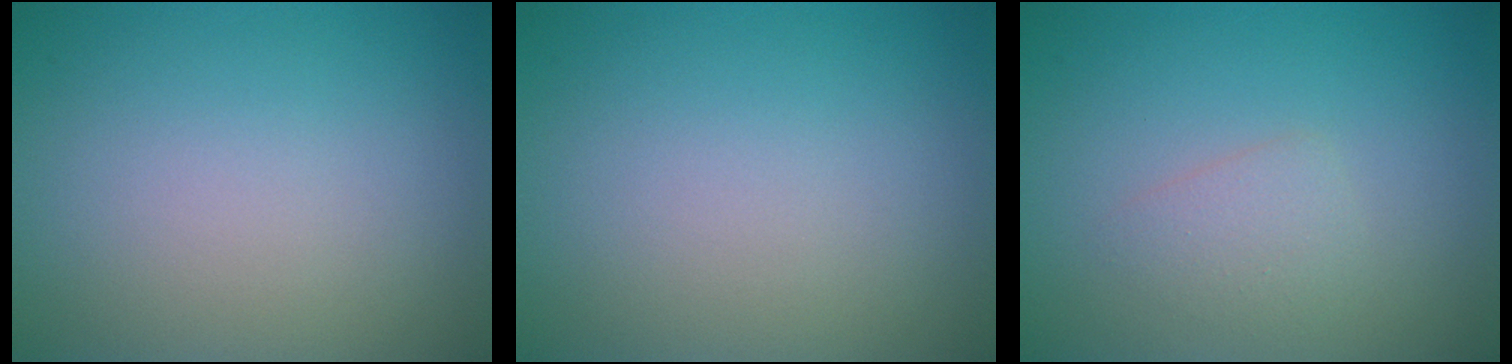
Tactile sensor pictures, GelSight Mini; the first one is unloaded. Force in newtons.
{"total": 0.0}
{"total": 1.5, "press": 1.5, "slide": 0.1}